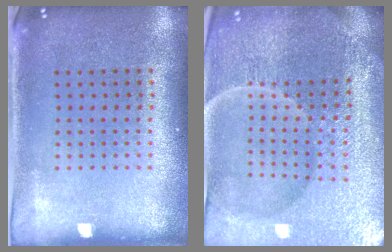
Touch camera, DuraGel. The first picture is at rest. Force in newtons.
{"total": 6.1, "press": 5.5, "slide": 2.5}